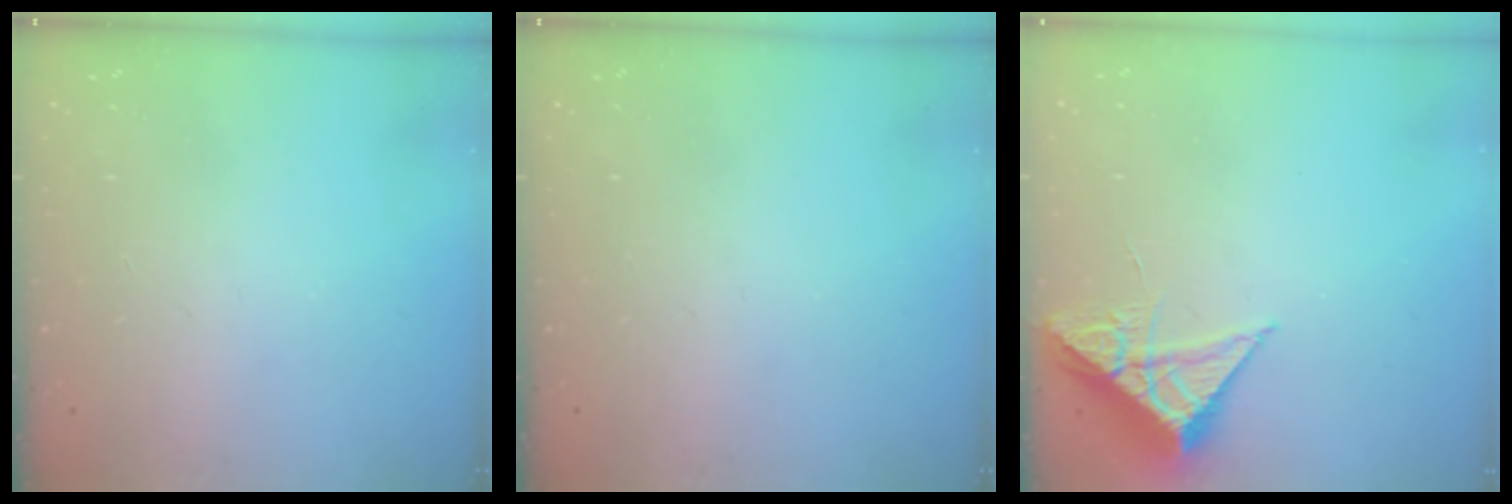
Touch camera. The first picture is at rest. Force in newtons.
{"total": 0.0}
{"total": 7.0, "press": 7.0, "slide": 0.3}